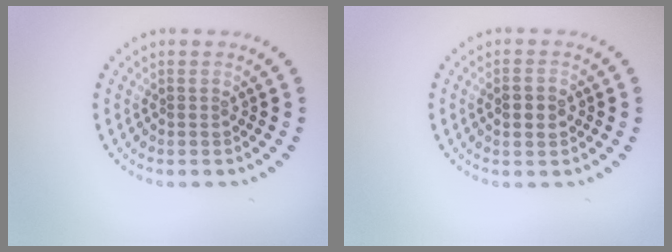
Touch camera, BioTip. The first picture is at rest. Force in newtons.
{"total": 2.2, "press": 2.2, "slide": 0.3}